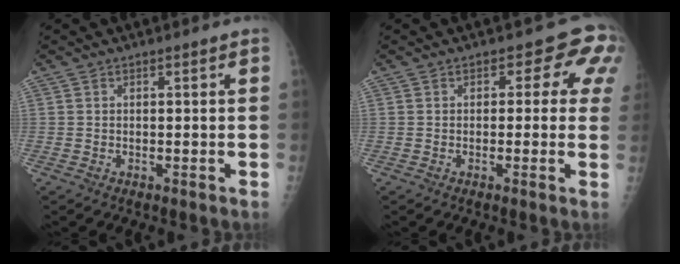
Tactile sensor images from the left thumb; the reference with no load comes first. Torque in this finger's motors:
{"motor_torque": [0.08, 0.22, 0.10, -0.18, 0.06]}